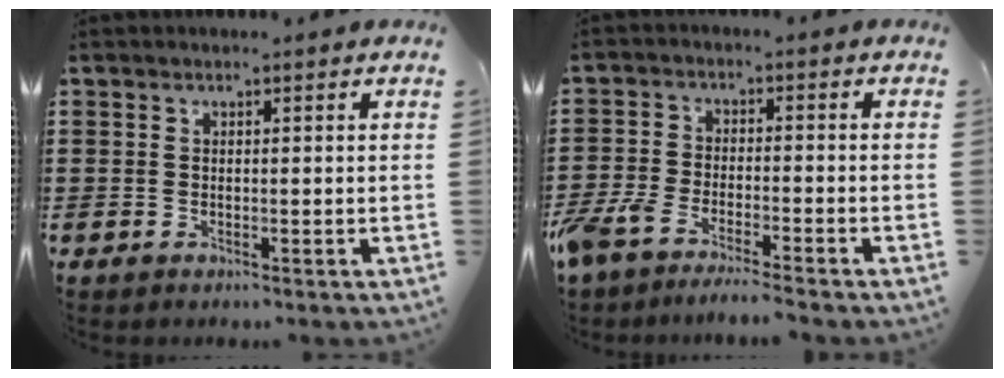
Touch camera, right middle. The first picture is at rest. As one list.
[{"total": 5.1, "force": [-4.6, 0.7, 2.0], "torque": [-0.068, -0.014, -0.099]}]